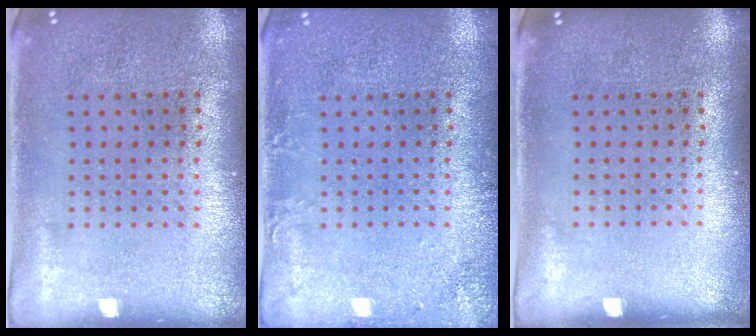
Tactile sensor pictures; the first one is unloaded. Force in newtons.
{"total": 1.7, "press": 1.7, "slide": 0.3}
{"total": 0.0}